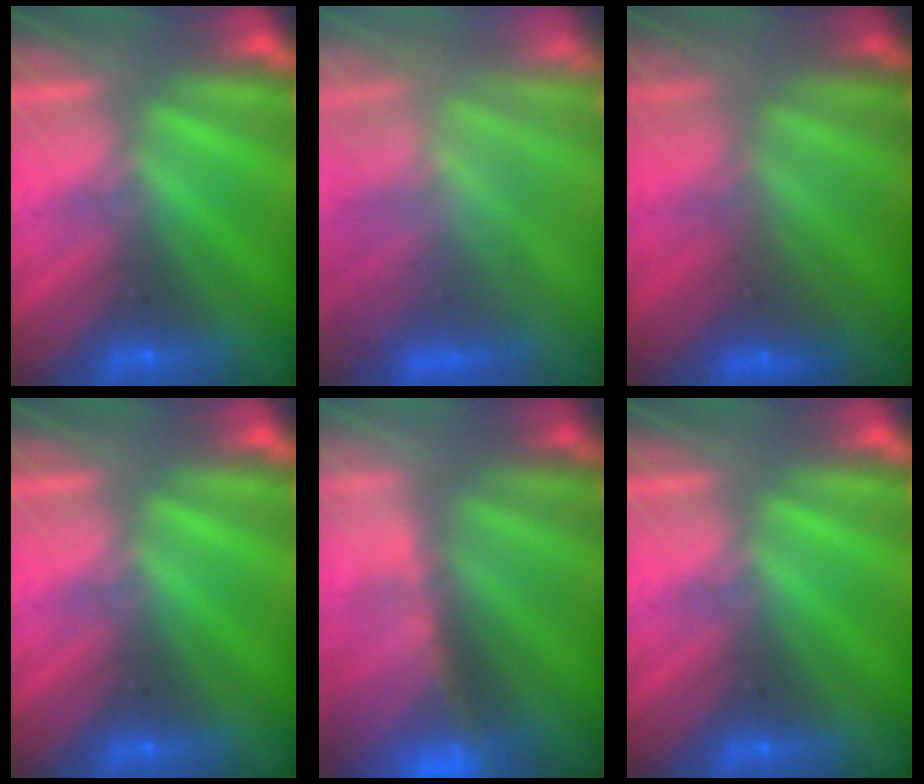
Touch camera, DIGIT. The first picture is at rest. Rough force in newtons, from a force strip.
{"total": 2.9}
{"total": 2.4}
{"total": 0.0}
{"total": 9.6}
{"total": 0.0}